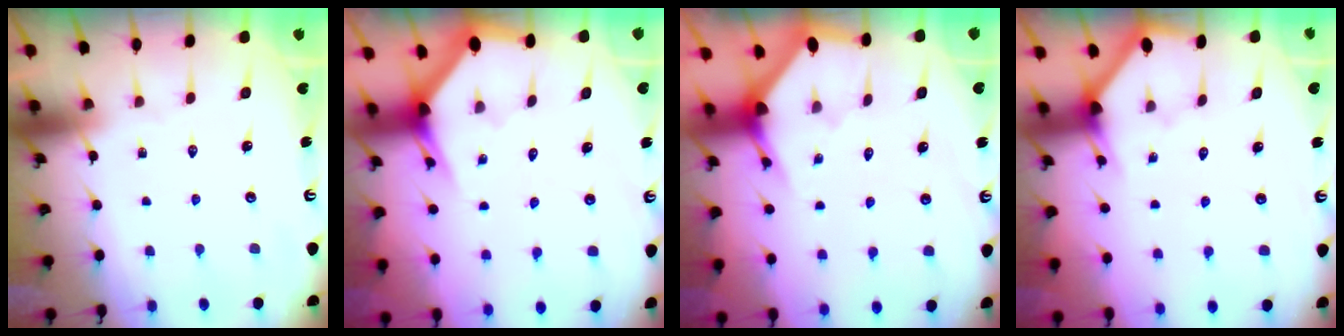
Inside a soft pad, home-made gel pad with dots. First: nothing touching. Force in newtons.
{"total": 2.9, "press": 2.9, "slide": 0.0}
{"total": 2.9, "press": 2.9, "slide": 0.2}
{"total": 2.6, "press": 2.6, "slide": 0.3}